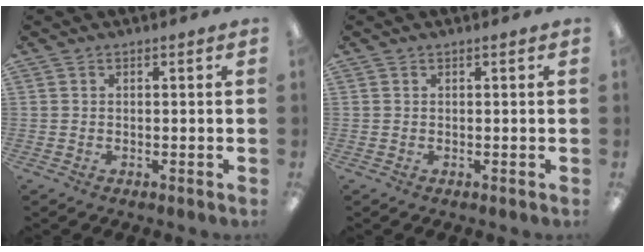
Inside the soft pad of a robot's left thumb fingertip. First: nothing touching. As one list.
[{"total": 0.0}]